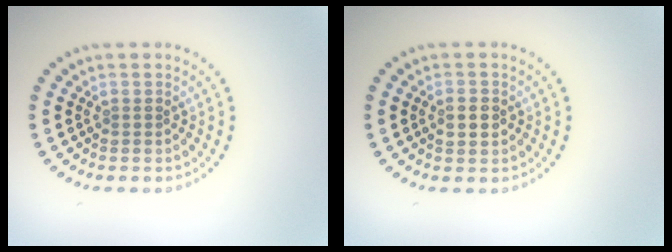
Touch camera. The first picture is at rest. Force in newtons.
{"total": 2.3, "press": 2.2, "slide": 0.1}